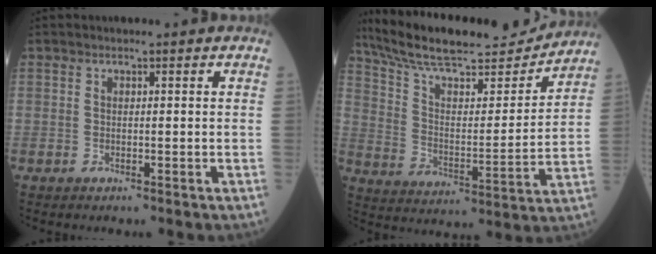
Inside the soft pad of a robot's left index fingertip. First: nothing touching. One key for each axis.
{"total": 19.9, "fx": 18.4, "fy": 3.1, "fz": 6.9, "tx": -0.121, "ty": 0.000, "tz": 0.288}